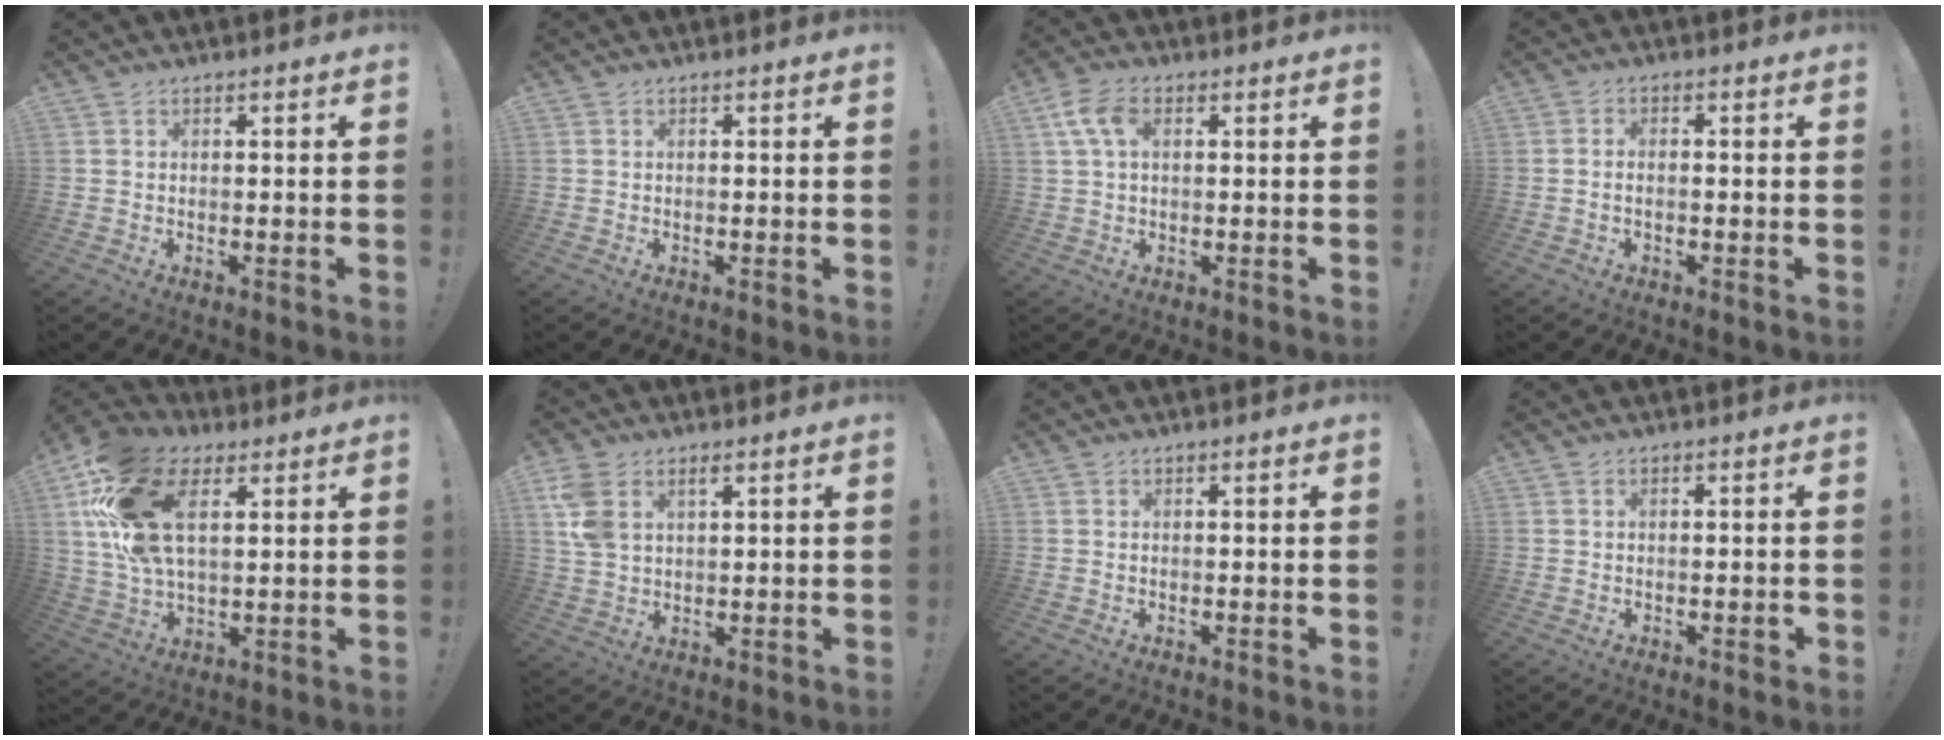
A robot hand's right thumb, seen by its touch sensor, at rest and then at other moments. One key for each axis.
{"total": 0.0}
{"total": 7.2, "fx": 2.1, "fy": 4.2, "fz": 5.5, "tx": -0.115, "ty": 0.011, "tz": 0.044}
{"total": 1.6, "fx": -0.9, "fy": 0.5, "fz": 1.2, "tx": -0.028, "ty": 0.005, "tz": -0.014}
{"total": 20.8, "fx": 7.9, "fy": 11.8, "fz": 15.2, "tx": -0.305, "ty": -0.016, "tz": 0.143}
{"total": 7.2, "fx": 3.5, "fy": 4.2, "fz": 4.6, "tx": -0.095, "ty": -0.009, "tz": 0.064}
{"total": 0.0}
{"total": 1.2, "fx": -0.7, "fy": 0.3, "fz": 0.9, "tx": -0.018, "ty": 0.005, "tz": -0.011}